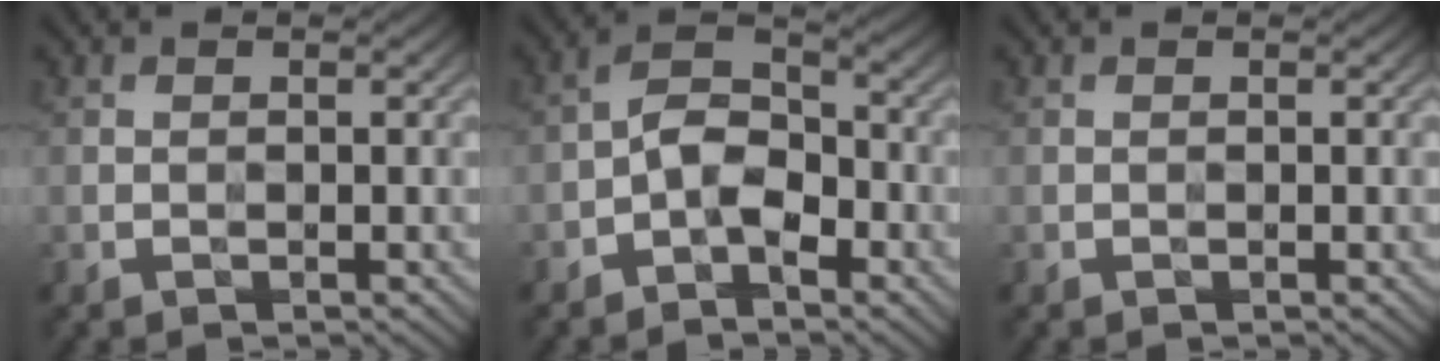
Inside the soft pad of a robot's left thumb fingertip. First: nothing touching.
{"total": 5.4, "force": [-2.4, 3.0, 3.8], "torque": [-0.062, 0.017, -0.054]}
{"total": 0.0}